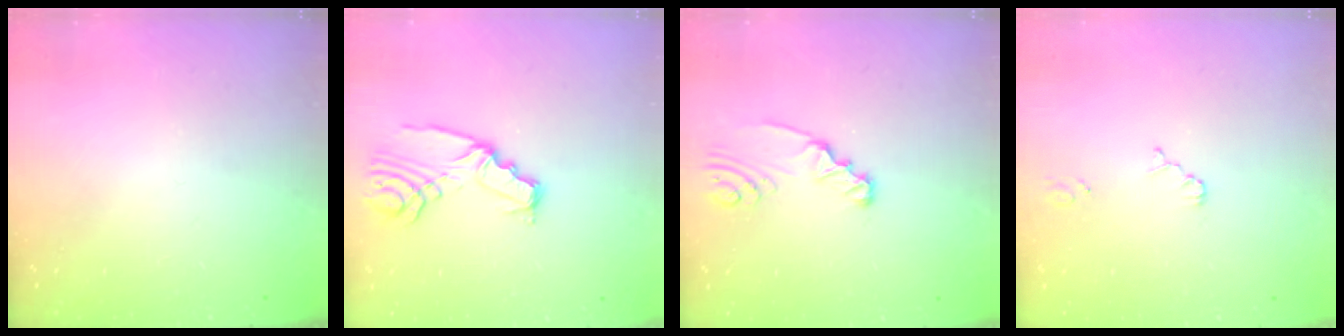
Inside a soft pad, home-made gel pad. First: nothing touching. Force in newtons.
{"total": 9.0, "press": 9.0, "slide": 0.7}
{"total": 2.4, "press": 2.4, "slide": 0.3}
{"total": 2.5, "press": 2.5, "slide": 0.3}